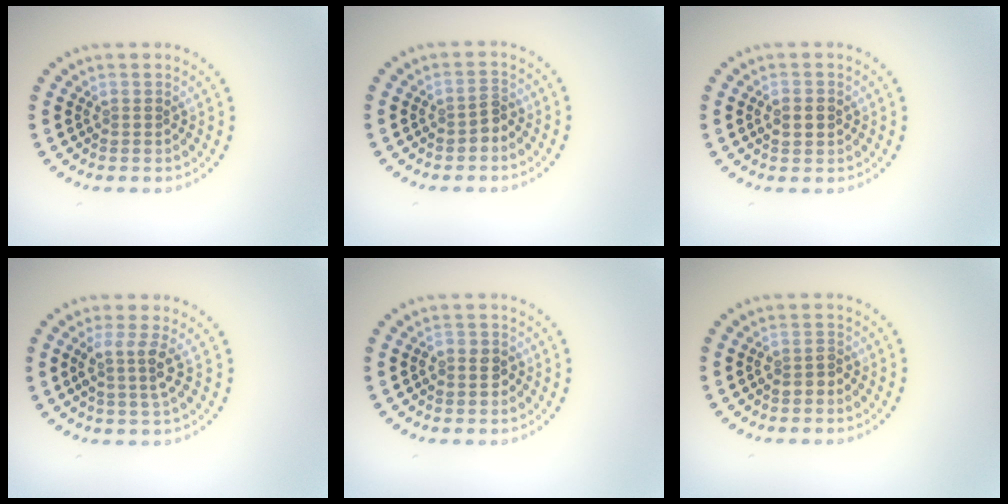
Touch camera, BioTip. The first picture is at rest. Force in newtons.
{"total": 1.4, "press": 1.2, "slide": 0.7}
{"total": 2.3, "press": 2.3, "slide": 0.1}
{"total": 2.5, "press": 1.9, "slide": 1.5}
{"total": 1.3, "press": 1.3, "slide": 0.4}
{"total": 1.5, "press": 1.3, "slide": 0.7}